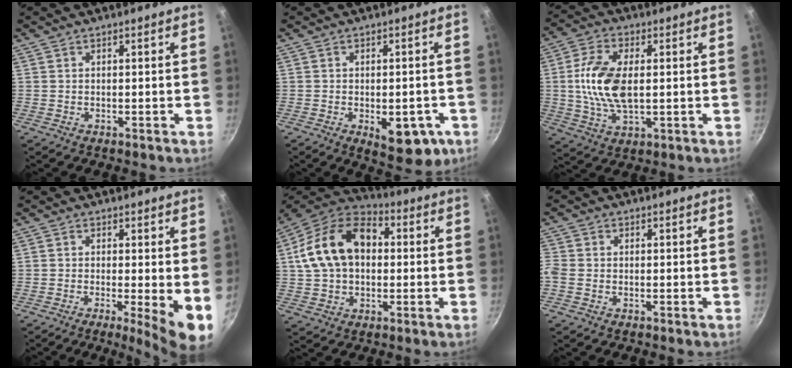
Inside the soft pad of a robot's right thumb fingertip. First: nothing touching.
{"total": 9.8, "force": [-3.4, 4.9, 7.8], "torque": [-0.066, 0.009, -0.032]}
{"total": 11.9, "force": [0.7, 6.4, 10.1], "torque": [-0.197, 0.008, 0.009]}
{"total": 7.5, "force": [-0.9, 1.2, 7.3], "torque": [-0.099, -0.013, -0.013]}
{"total": 17.9, "force": [2.2, 12.4, 12.7], "torque": [-0.205, 0.034, 0.023]}
{"total": 2.9, "force": [-1.2, 2.3, 1.4], "torque": [-0.034, 0.003, -0.033]}